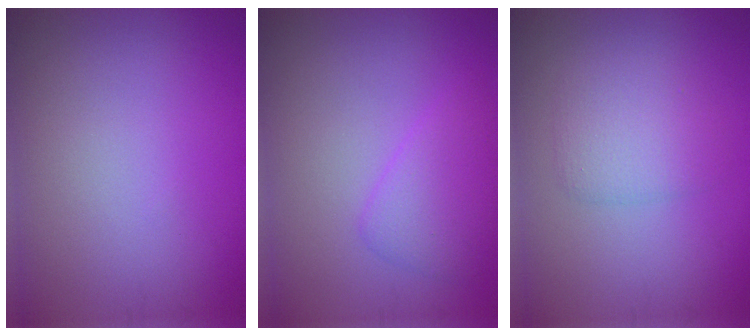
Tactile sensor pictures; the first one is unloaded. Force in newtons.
{"total": 2.8, "press": 2.8, "slide": 0.2}
{"total": 2.5, "press": 2.5, "slide": 0.3}